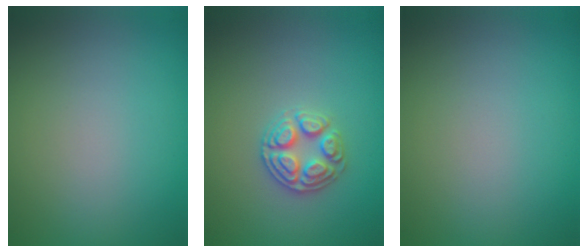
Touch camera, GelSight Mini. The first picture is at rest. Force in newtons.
{"total": 2.9, "press": 2.9, "slide": 0.1}
{"total": 0.0}